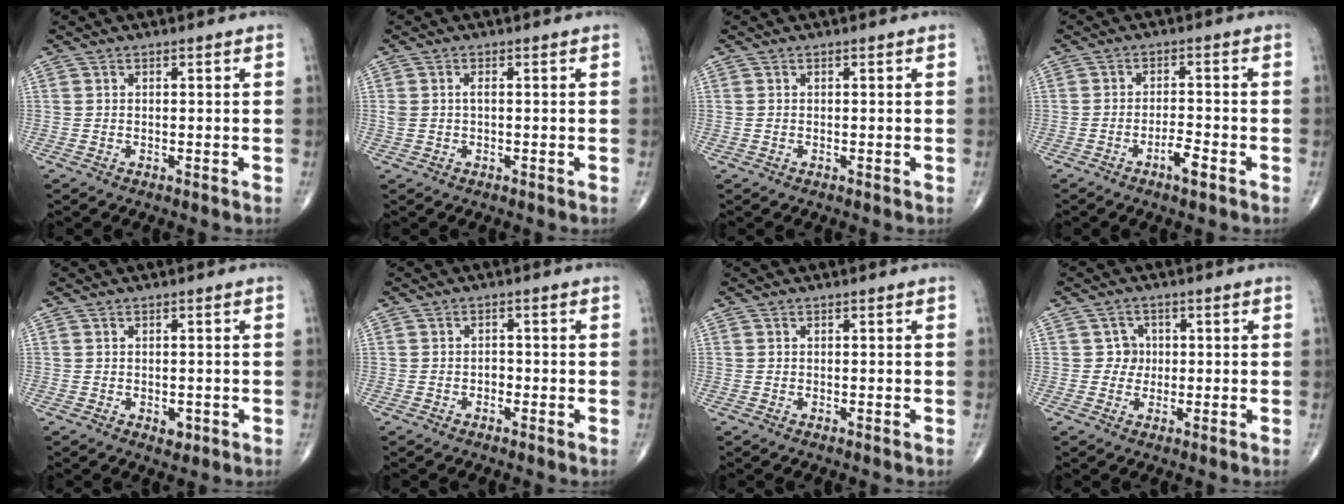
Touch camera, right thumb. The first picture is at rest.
{"total": 1.8, "force": [0.1, 0.9, 1.5], "torque": [-0.041, 0.007, 0.003]}
{"total": 0.0}
{"total": 3.6, "force": [-2.1, 0.8, 2.8], "torque": [-0.051, 0.012, -0.038]}
{"total": 1.7, "force": [-0.5, 1.1, 1.1], "torque": [-0.010, -0.001, -0.004]}
{"total": 1.2, "force": [-0.5, 0.8, 0.6], "torque": [-0.003, 0.004, -0.012]}
{"total": 0.0}
{"total": 2.7, "force": [0.2, 2.6, 0.5], "torque": [0.014, 0.007, -0.003]}